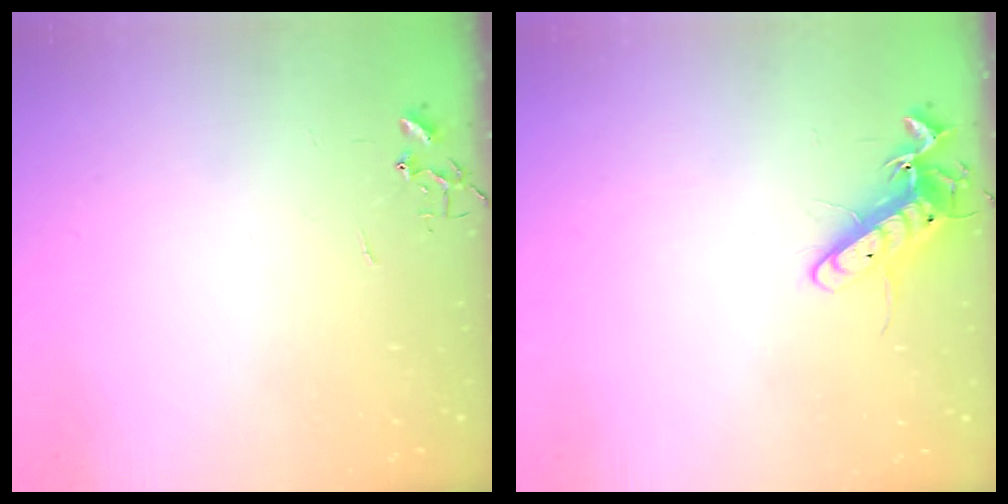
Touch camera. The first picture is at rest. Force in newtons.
{"total": 12.4, "press": 12.4, "slide": 0.9}